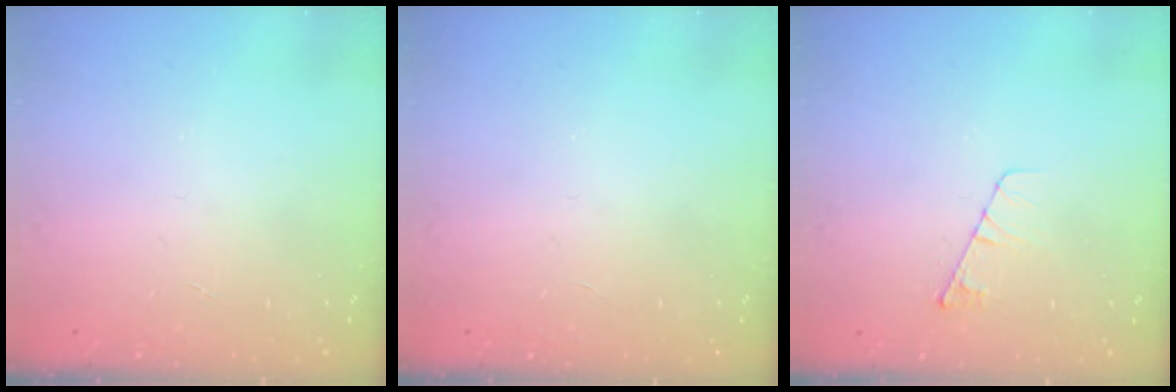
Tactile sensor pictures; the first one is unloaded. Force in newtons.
{"total": 0.0}
{"total": 4.8, "press": 4.8, "slide": 0.5}